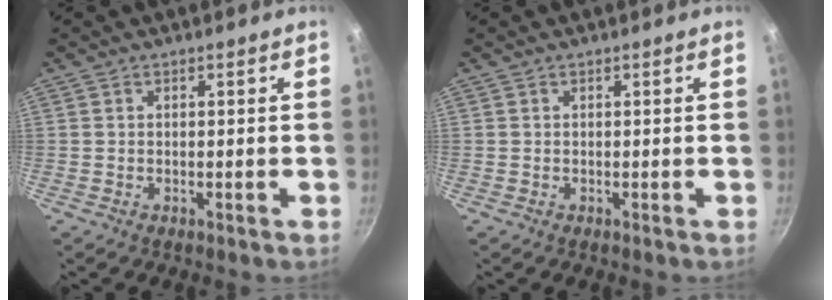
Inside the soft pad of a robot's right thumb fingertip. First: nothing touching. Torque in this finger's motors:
{"motor_torque": [-0.45, 0.44, 0.00, -0.07, 0.00]}